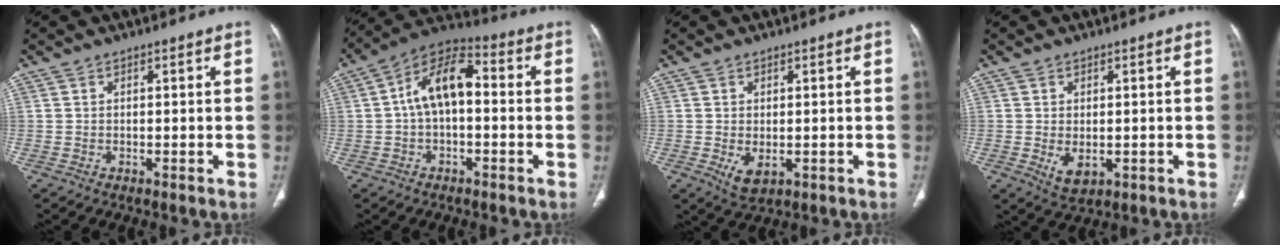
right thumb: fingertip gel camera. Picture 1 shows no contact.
{"total": 11.0, "force": [0.1, 6.1, 9.2], "torque": [-0.152, 0.039, -0.010]}
{"total": 3.7, "force": [-0.8, 2.1, 2.9], "torque": [-0.048, -0.007, 0.001]}
{"total": 3.8, "force": [-0.6, 2.3, 2.9], "torque": [-0.046, -0.006, 0.005]}